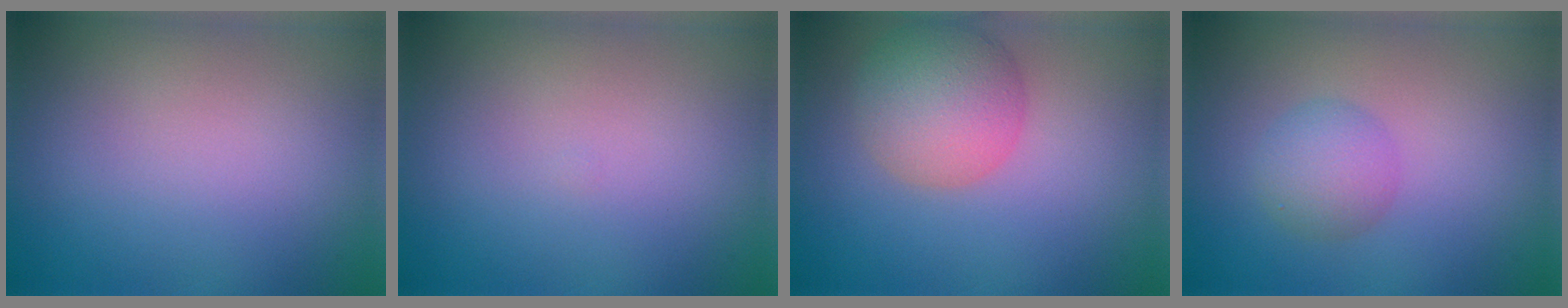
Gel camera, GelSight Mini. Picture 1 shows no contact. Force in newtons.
{"total": 0.0}
{"total": 5.6, "press": 5.5, "slide": 0.4}
{"total": 2.7, "press": 2.7, "slide": 0.1}